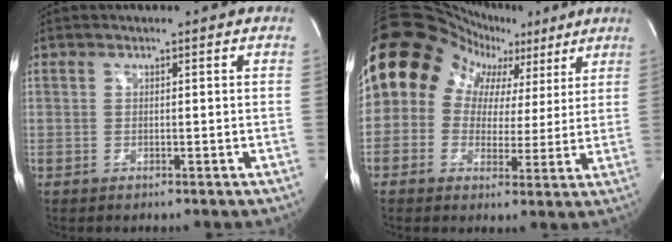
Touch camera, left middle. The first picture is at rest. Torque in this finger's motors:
{"motor_torque": [1.05, -1.09, 1.05, 0.10]}